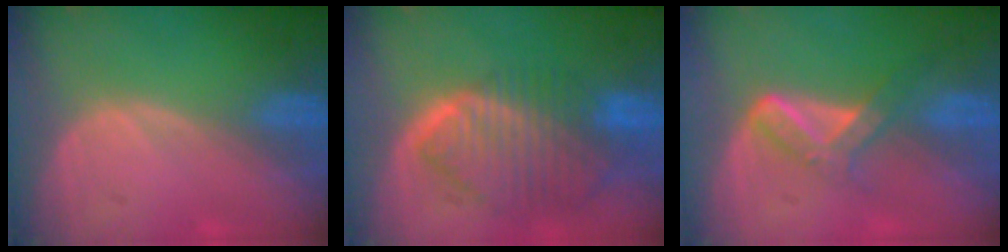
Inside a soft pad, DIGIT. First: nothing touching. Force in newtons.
{"total": 10.0, "press": 8.5, "slide": 5.2}
{"total": 5.5, "press": 4.7, "slide": 2.8}